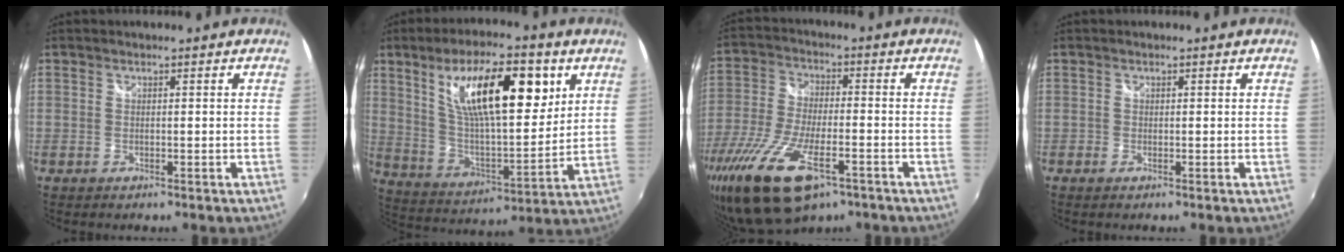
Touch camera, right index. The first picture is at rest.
{"total": 20.7, "force": [8.9, 7.4, 17.2], "torque": [-0.292, 0.006, 0.158]}
{"total": 18.3, "force": [-10.7, 7.1, 13.0], "torque": [-0.277, -0.055, -0.195]}
{"total": 0.6, "force": [-0.3, 0.5, 0.0], "torque": [0.000, 0.002, -0.007]}